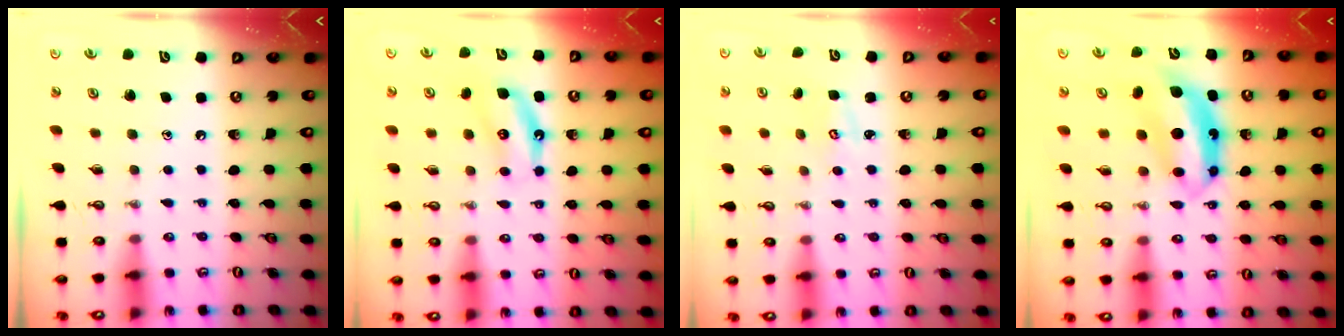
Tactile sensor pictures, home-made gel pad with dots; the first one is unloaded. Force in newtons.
{"total": 5.9, "press": 5.9, "slide": 0.9}
{"total": 2.5, "press": 2.5, "slide": 0.3}
{"total": 7.7, "press": 7.7, "slide": 0.1}